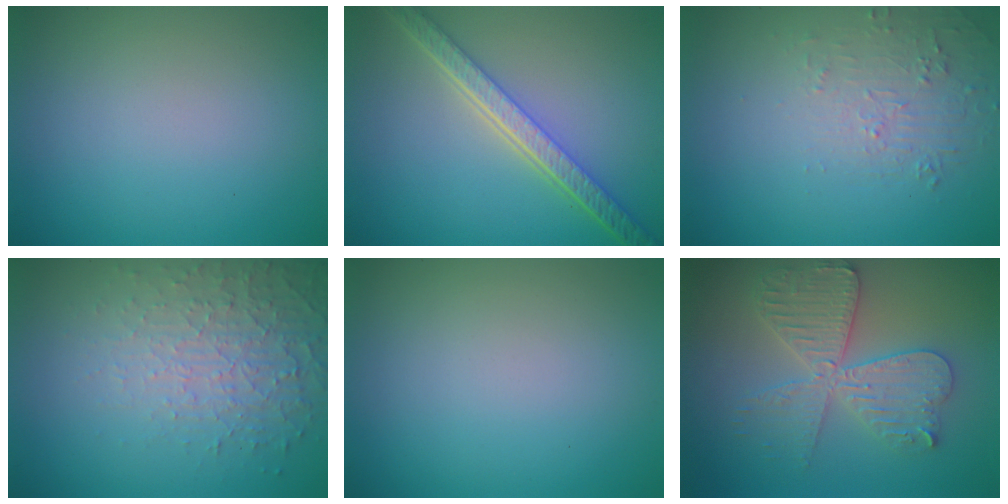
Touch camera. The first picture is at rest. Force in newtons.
{"total": 5.7, "press": 4.3, "slide": 3.7}
{"total": 1.9, "press": 0.8, "slide": 1.7}
{"total": 5.3, "press": 3.4, "slide": 4.1}
{"total": 0.0}
{"total": 5.5, "press": 5.5, "slide": 0.8}